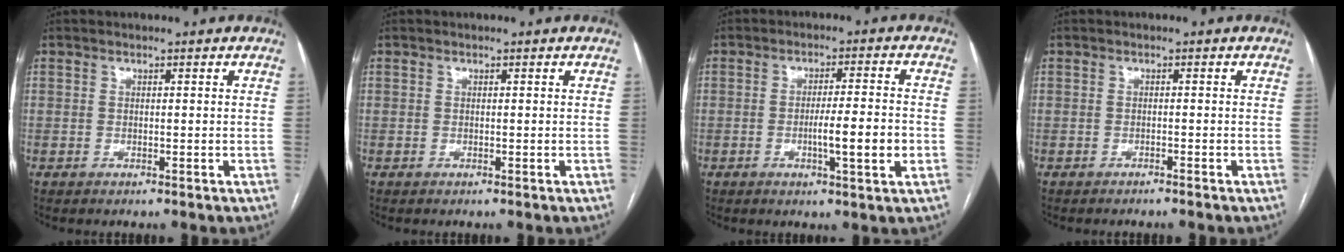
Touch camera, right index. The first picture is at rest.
{"total": 0.0}
{"total": 7.0, "force": [-1.7, 0.2, 6.8], "torque": [-0.106, 0.000, -0.024]}
{"total": 1.5, "force": [-1.3, -0.3, 0.6], "torque": [-0.009, 0.002, -0.017]}